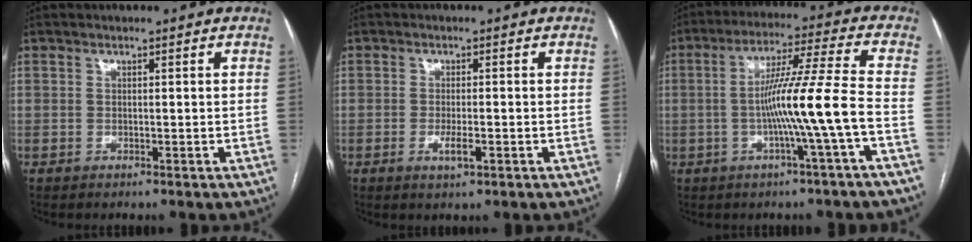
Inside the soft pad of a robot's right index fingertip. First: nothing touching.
{"total": 2.8, "force": [-1.0, 0.5, 2.5], "torque": [-0.047, -0.003, -0.014]}
{"total": 11.3, "force": [-2.8, -1.8, 10.8], "torque": [-0.192, 0.010, -0.049]}